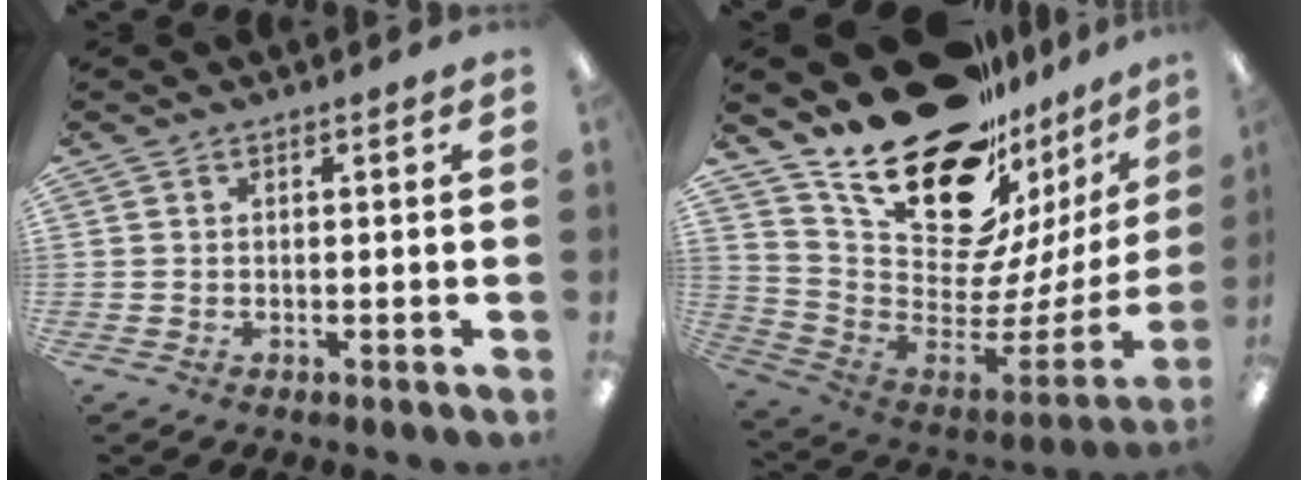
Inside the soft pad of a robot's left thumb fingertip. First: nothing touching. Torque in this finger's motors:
{"motor_torque": [1.17, 1.33, 0.85, -1.93, 0.17]}